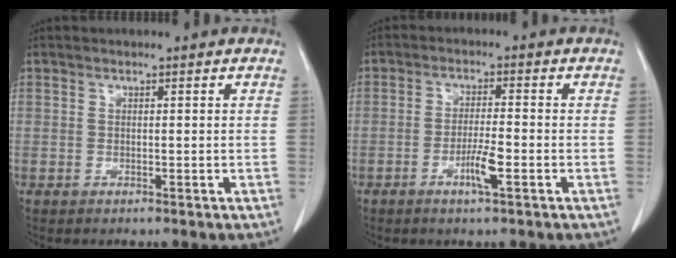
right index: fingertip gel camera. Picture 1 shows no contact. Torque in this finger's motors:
{"motor_torque": [0.00, 0.09, -0.01, 0.04]}